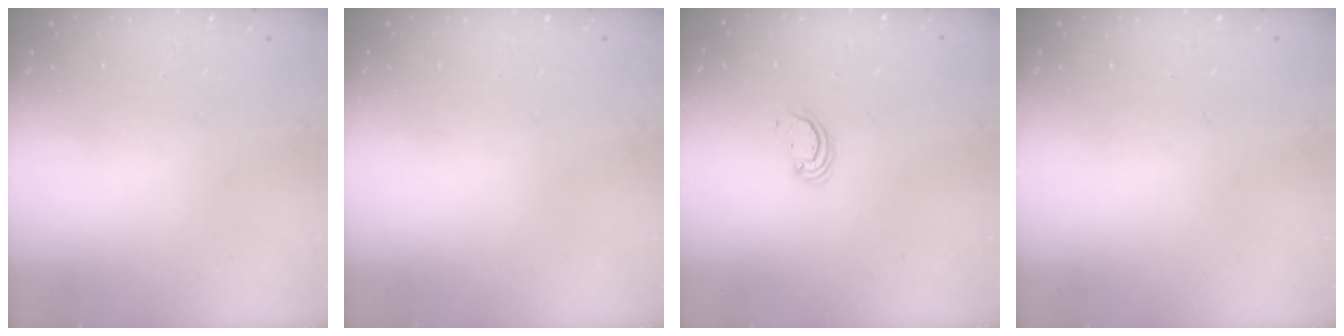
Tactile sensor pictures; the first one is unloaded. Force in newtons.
{"total": 0.0}
{"total": 2.6, "press": 2.6, "slide": 0.2}
{"total": 0.0}